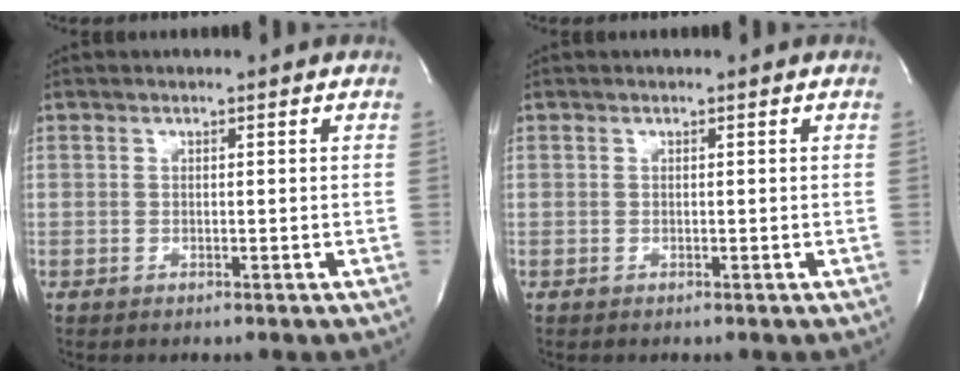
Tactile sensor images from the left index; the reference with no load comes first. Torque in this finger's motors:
{"motor_torque": [0.00, 0.00, 0.00, 0.00]}